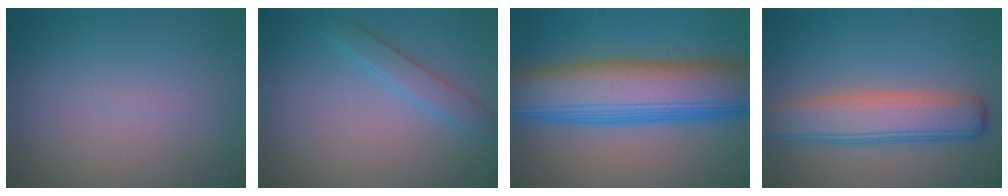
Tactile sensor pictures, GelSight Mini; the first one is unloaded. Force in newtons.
{"total": 2.2, "press": 2.1, "slide": 0.2}
{"total": 12.0, "press": 12.0, "slide": 0.2}
{"total": 5.9, "press": 5.9, "slide": 0.4}